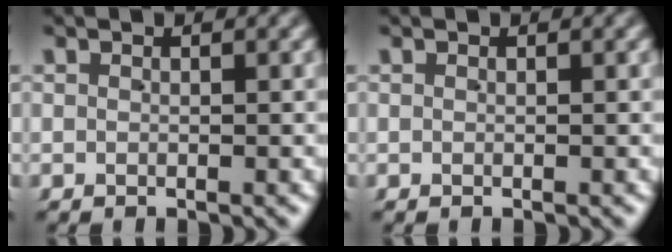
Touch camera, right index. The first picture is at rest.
{"total": 0.0}